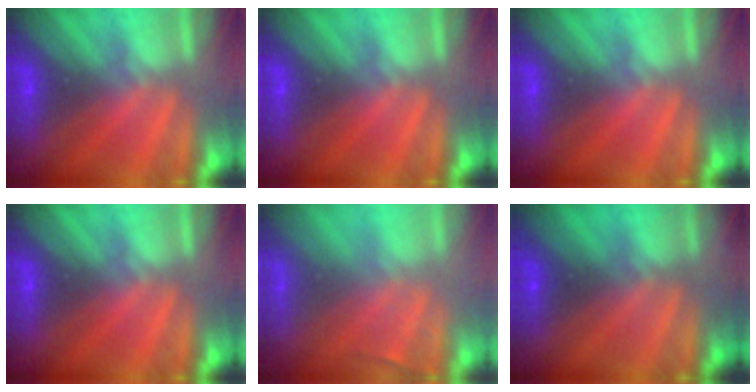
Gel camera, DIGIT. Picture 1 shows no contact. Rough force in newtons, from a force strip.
{"total": 0.0}
{"total": 0.0}
{"total": 0.0}
{"total": 2.4}
{"total": 8.0}